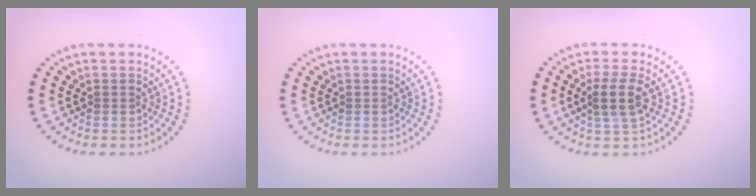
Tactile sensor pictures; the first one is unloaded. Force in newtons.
{"total": 0.0}
{"total": 2.7, "press": 2.3, "slide": 1.4}